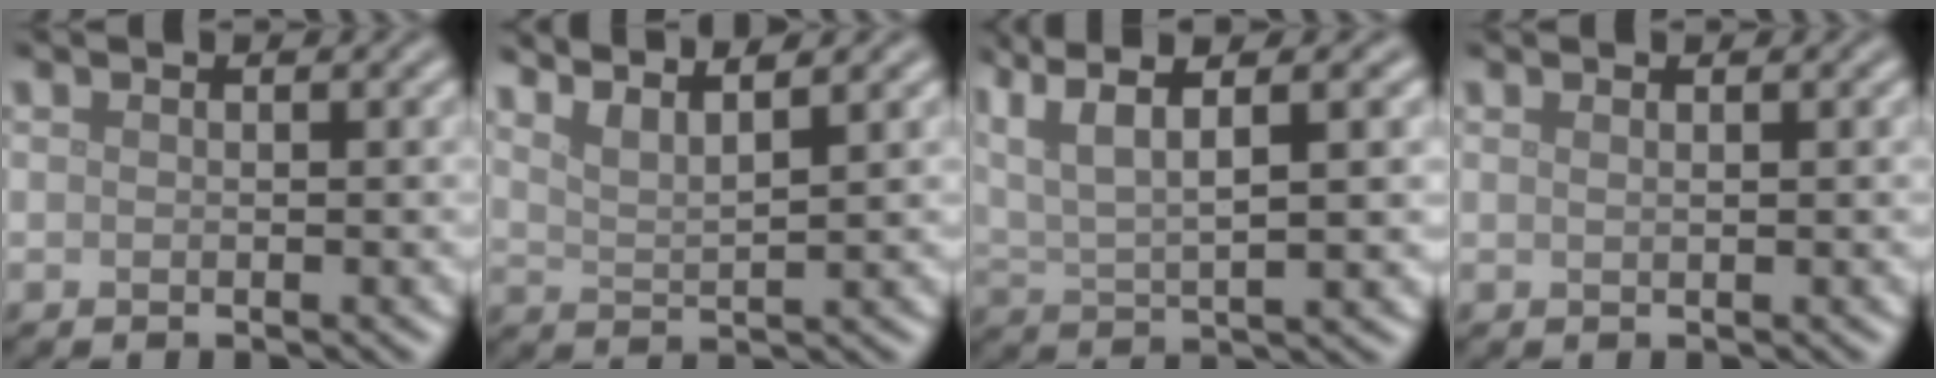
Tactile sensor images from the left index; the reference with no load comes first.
{"total": 4.2, "force": [3.4, 0.8, 2.2], "torque": [-0.030, 0.013, 0.047]}
{"total": 7.8, "force": [4.2, 2.2, 6.2], "torque": [-0.128, 0.017, 0.079]}
{"total": 0.7, "force": [0.4, 0.3, 0.5], "torque": [-0.003, 0.001, 0.004]}